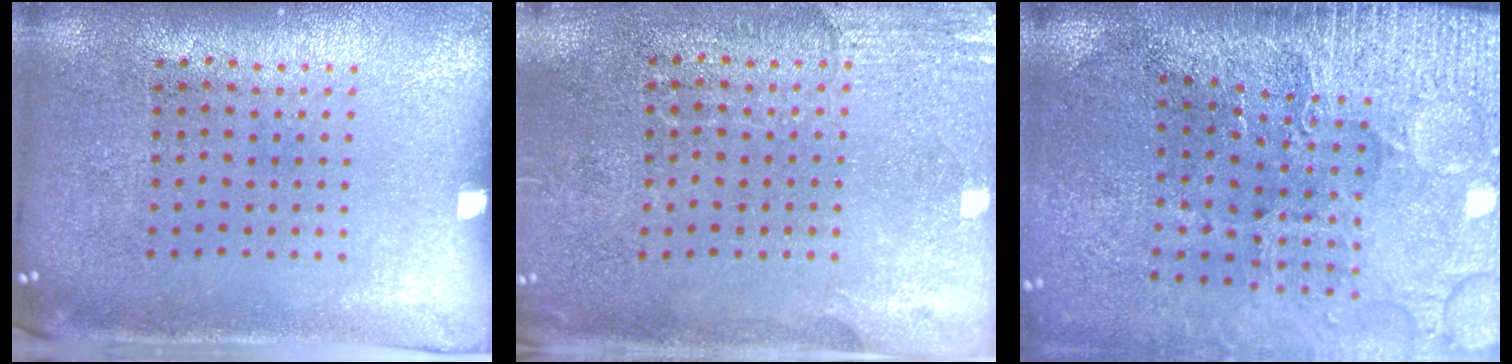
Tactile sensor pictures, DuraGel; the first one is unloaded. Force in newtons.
{"total": 2.6, "press": 2.3, "slide": 1.2}
{"total": 3.7, "press": 3.4, "slide": 1.4}